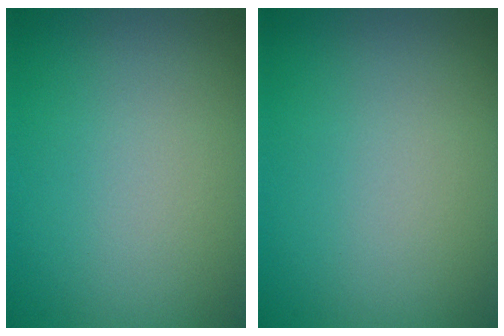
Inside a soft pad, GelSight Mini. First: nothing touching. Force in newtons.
{"total": 0.0}